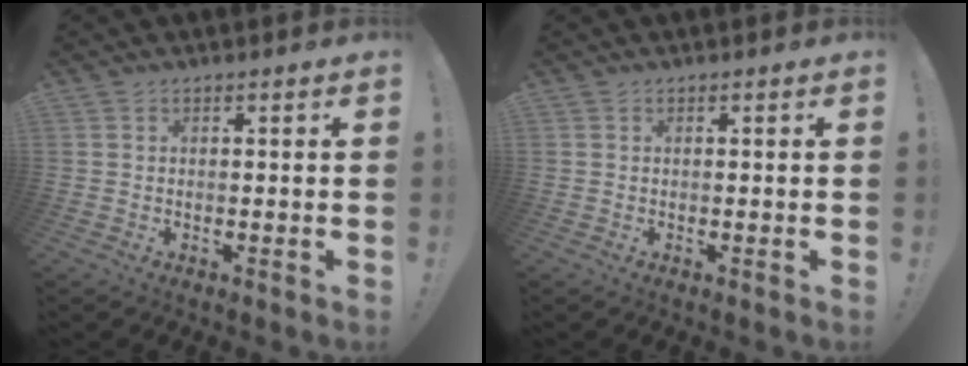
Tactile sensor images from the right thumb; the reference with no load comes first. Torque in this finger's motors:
{"motor_torque": [0.00, 0.00, 0.00, 0.00, 0.00]}